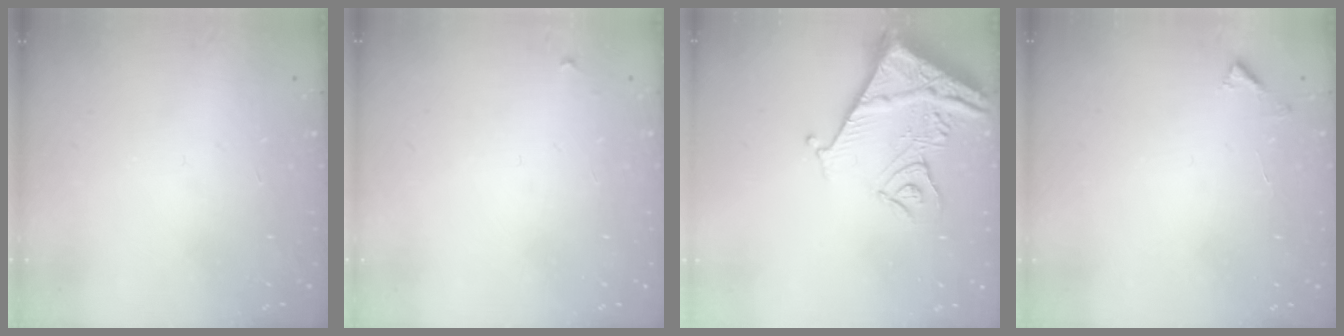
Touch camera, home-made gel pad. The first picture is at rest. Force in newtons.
{"total": 4.2, "press": 4.1, "slide": 0.7}
{"total": 13.5, "press": 13.5, "slide": 1.4}
{"total": 4.3, "press": 4.2, "slide": 0.3}